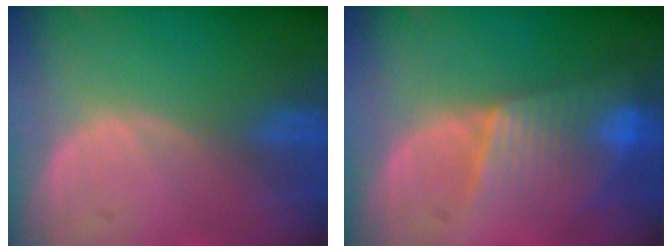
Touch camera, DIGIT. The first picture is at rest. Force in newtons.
{"total": 7.8, "press": 7.1, "slide": 3.2}